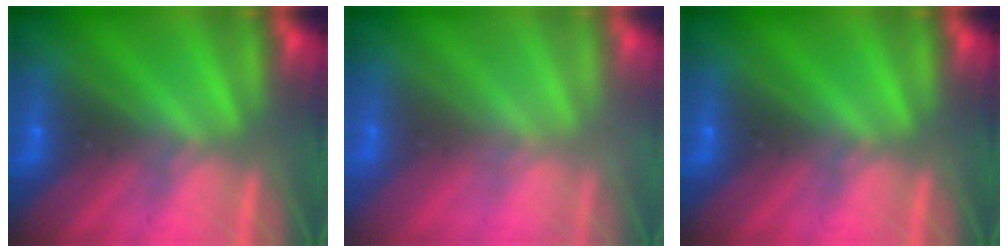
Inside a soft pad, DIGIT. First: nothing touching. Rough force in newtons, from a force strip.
{"total": 2.8}
{"total": 0.0}